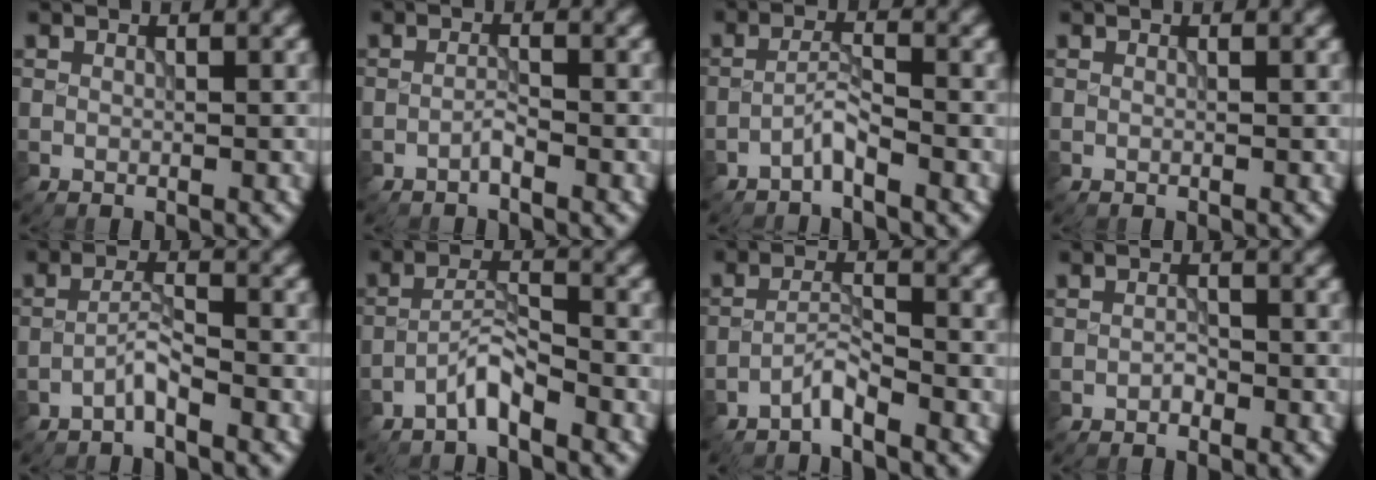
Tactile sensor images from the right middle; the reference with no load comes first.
{"total": 1.0, "force": [-0.8, 0.0, 0.6], "torque": [-0.010, 0.006, -0.017]}
{"total": 1.8, "force": [-1.4, 0.0, 1.0], "torque": [-0.018, 0.010, -0.033]}
{"total": 0.0}
{"total": 1.8, "force": [-1.4, 0.0, 1.1], "torque": [-0.020, 0.010, -0.033]}
{"total": 2.5, "force": [-2.0, 0.3, 1.5], "torque": [-0.029, 0.012, -0.045]}
{"total": 1.9, "force": [-1.7, 0.0, 0.8], "torque": [-0.014, 0.009, -0.039]}
{"total": 0.8, "force": [-0.5, 0.4, 0.5], "torque": [-0.008, 0.000, -0.010]}